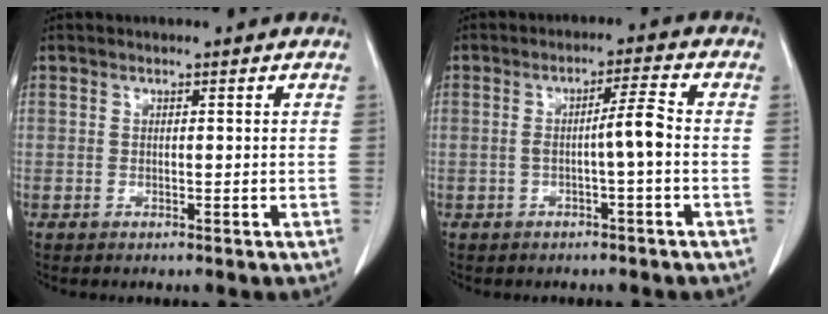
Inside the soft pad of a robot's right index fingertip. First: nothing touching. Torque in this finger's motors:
{"motor_torque": [0.13, 0.08, 0.11, 0.02]}